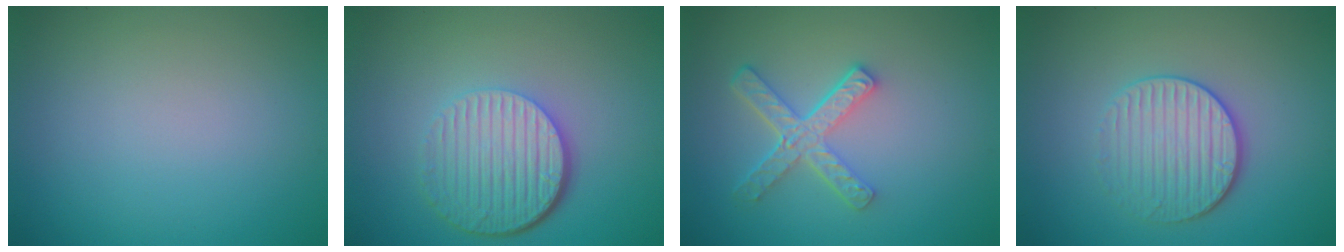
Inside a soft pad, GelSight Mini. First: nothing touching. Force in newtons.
{"total": 6.0, "press": 4.2, "slide": 4.2}
{"total": 4.3, "press": 3.3, "slide": 2.8}
{"total": 3.4, "press": 3.2, "slide": 1.2}